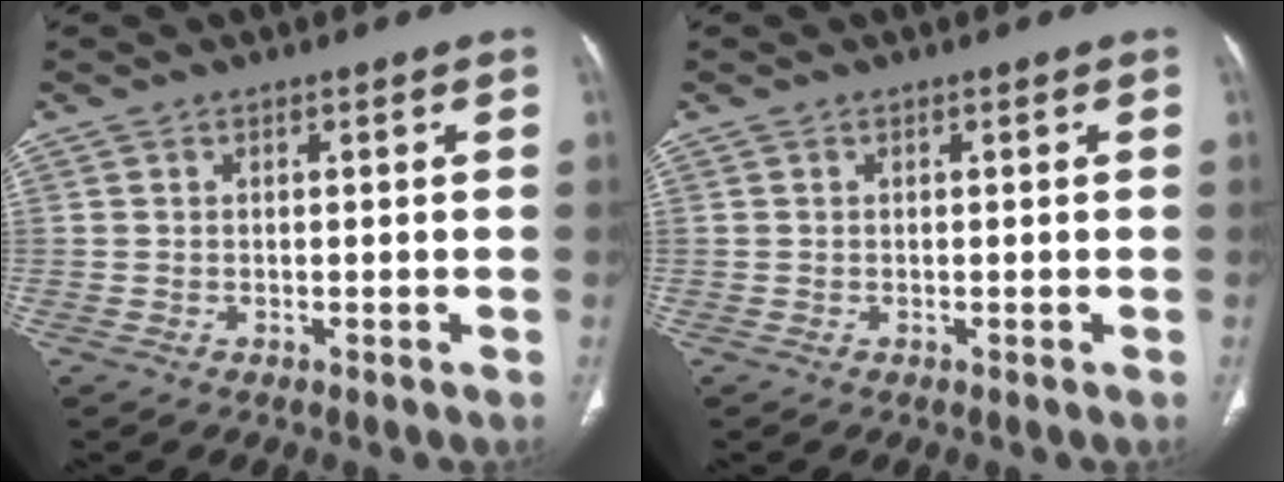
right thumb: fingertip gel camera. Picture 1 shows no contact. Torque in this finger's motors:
{"motor_torque": [0.04, 0.04, 0.25, -0.08, -0.01]}